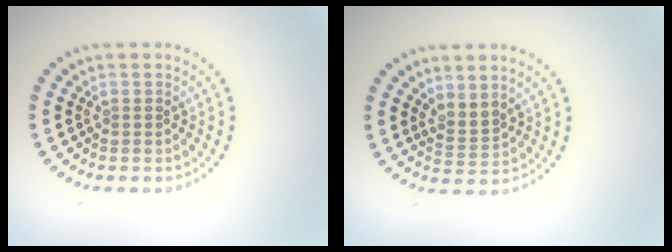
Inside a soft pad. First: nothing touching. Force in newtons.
{"total": 1.8, "press": 1.4, "slide": 1.2}